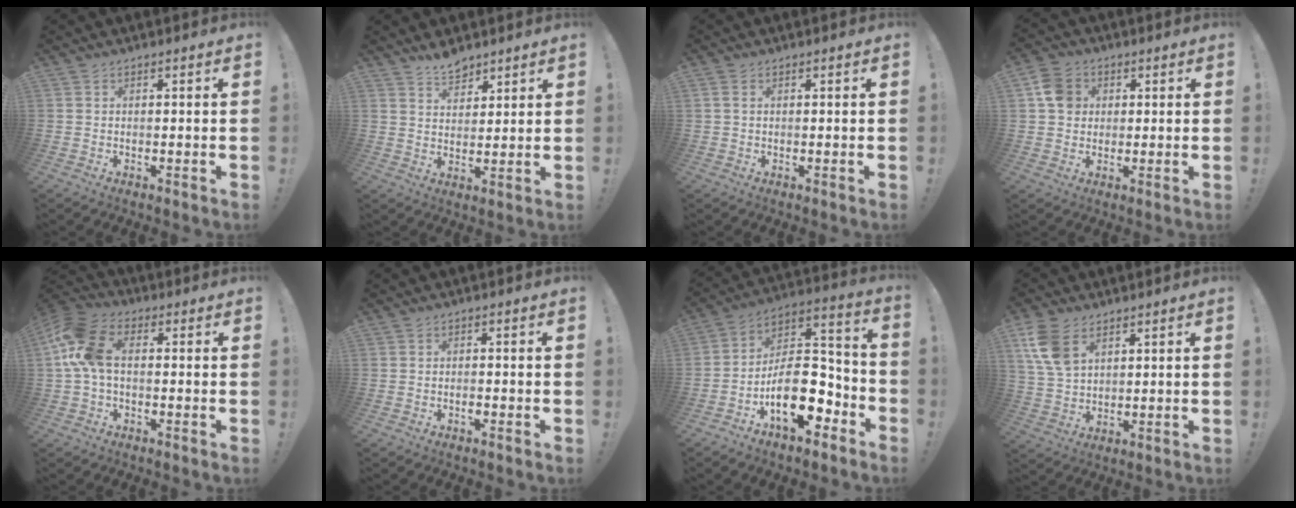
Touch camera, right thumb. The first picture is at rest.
{"total": 5.7, "force": [5.1, 2.4, 1.3], "torque": [-0.018, -0.034, 0.093]}
{"total": 1.4, "force": [0.5, 0.9, 1.0], "torque": [-0.027, 0.006, 0.011]}
{"total": 7.9, "force": [2.0, 6.9, 3.3], "torque": [-0.035, 0.001, 0.042]}
{"total": 11.7, "force": [1.1, 7.0, 9.3], "torque": [-0.201, 0.011, 0.026]}
{"total": 1.0, "force": [-0.7, 0.1, 0.7], "torque": [-0.011, -0.003, -0.012]}
{"total": 19.1, "force": [-7.0, 11.0, 13.9], "torque": [-0.221, 0.039, -0.109]}
{"total": 9.9, "force": [4.9, 6.2, 6.0], "torque": [-0.113, -0.005, 0.098]}